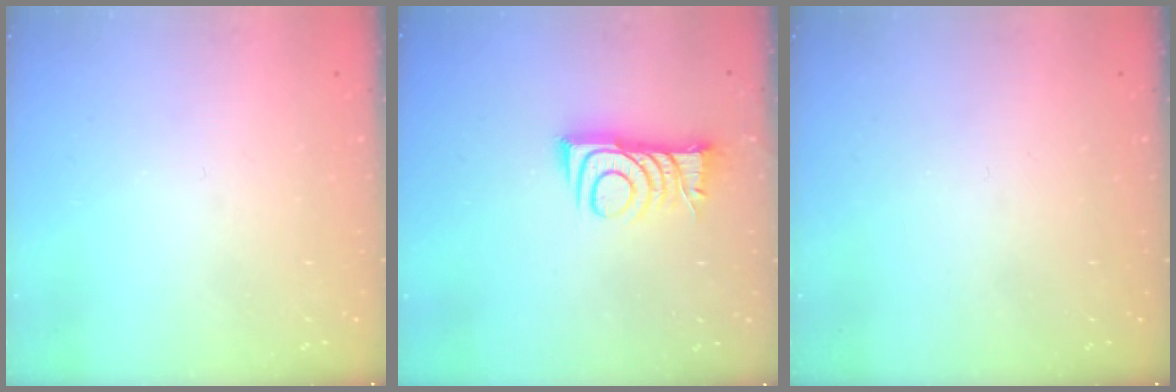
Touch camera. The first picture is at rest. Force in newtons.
{"total": 9.0, "press": 9.0, "slide": 0.1}
{"total": 0.0}